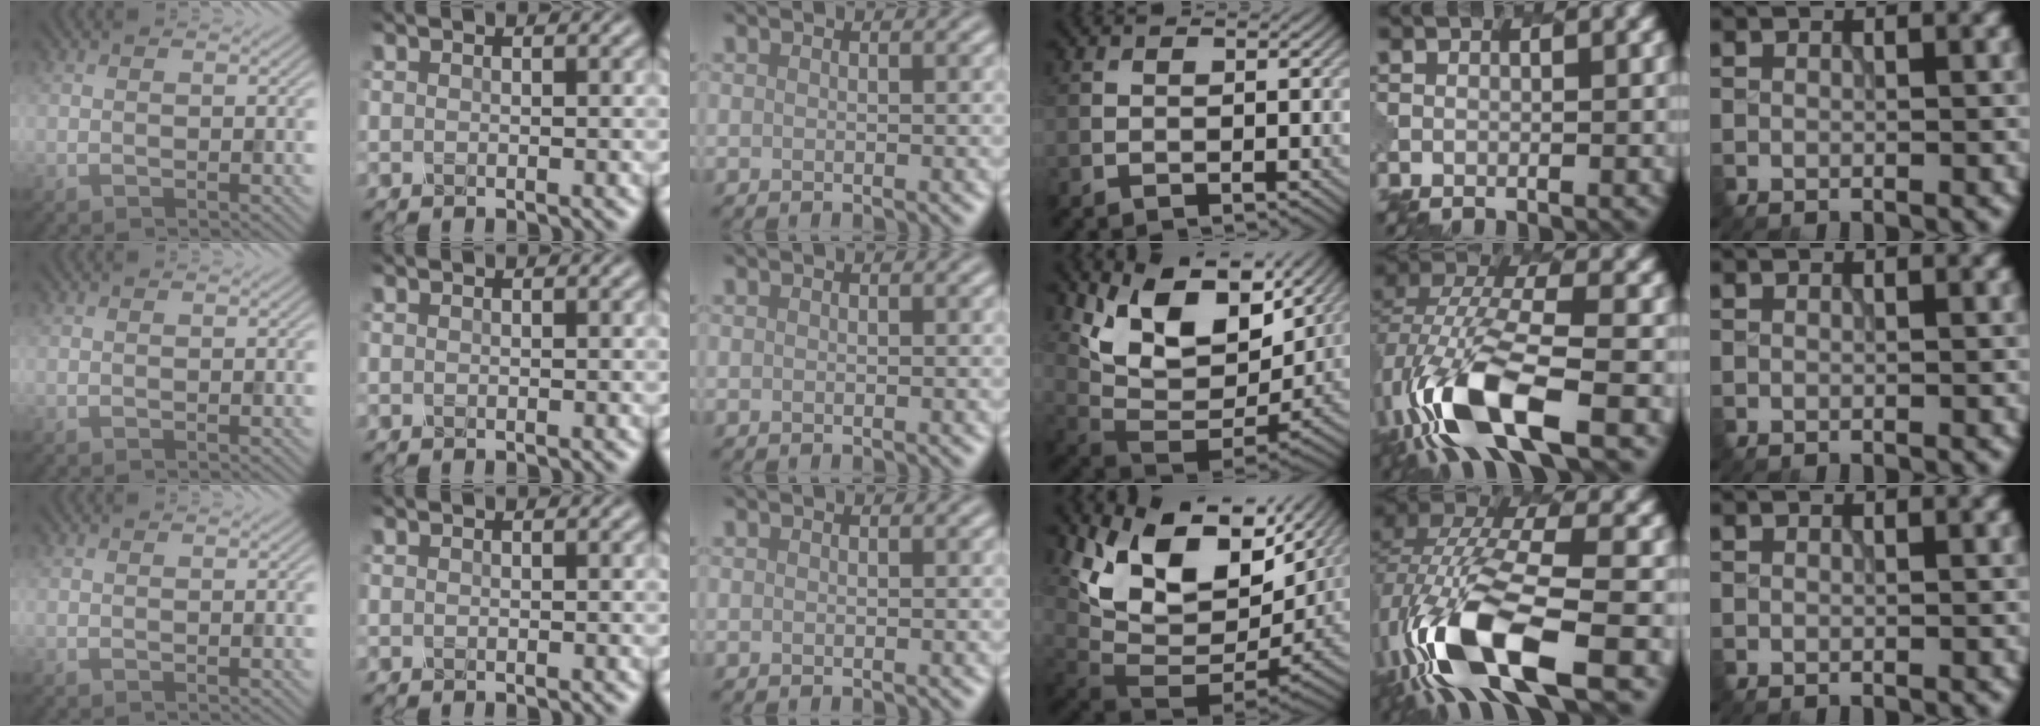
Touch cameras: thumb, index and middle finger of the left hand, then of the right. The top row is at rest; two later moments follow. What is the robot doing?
{"motion": "insert", "object": "pen bag"}